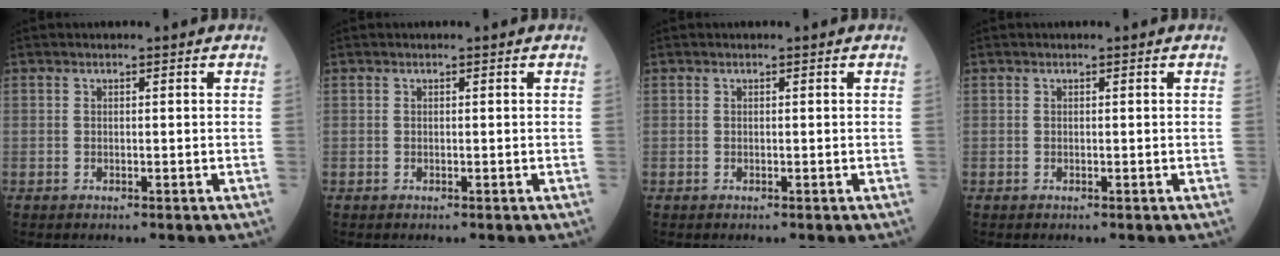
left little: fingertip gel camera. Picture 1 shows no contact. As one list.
[{"total": 0.0}, {"total": 0.0}, {"total": 0.0}]